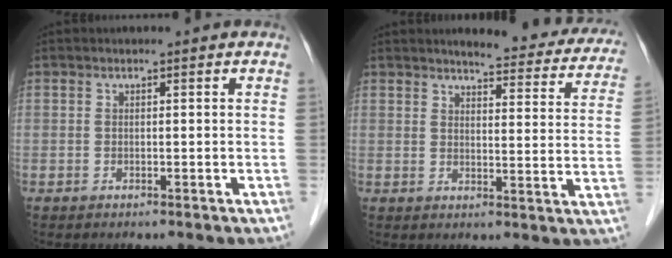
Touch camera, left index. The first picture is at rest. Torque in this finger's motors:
{"motor_torque": [0.02, -0.12, 0.25, 0.05]}